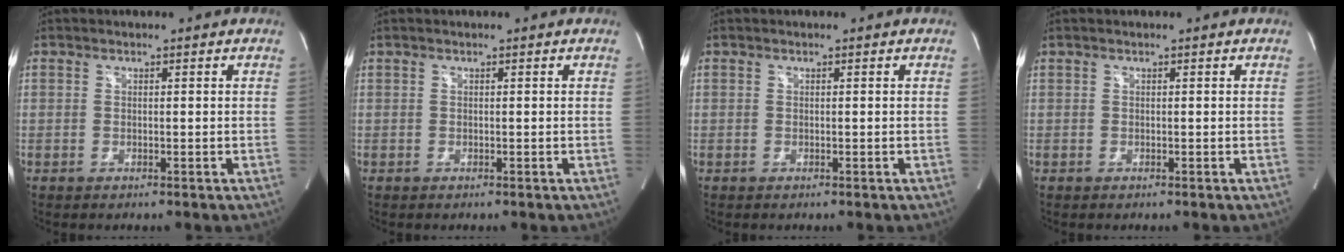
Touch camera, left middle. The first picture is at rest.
{"total": 0.0}
{"total": 0.0}
{"total": 0.0}